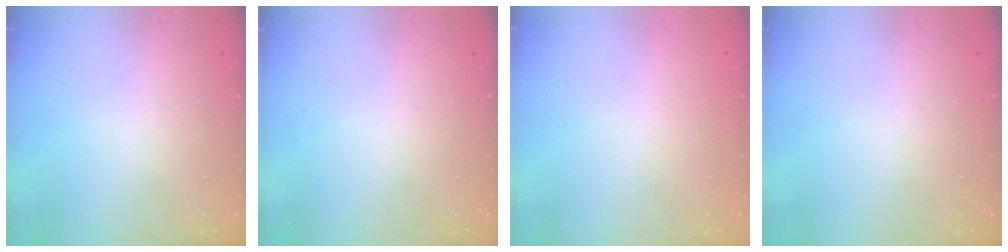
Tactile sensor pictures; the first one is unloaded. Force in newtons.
{"total": 0.0}
{"total": 1.6, "press": 1.6, "slide": 0.1}
{"total": 0.0}